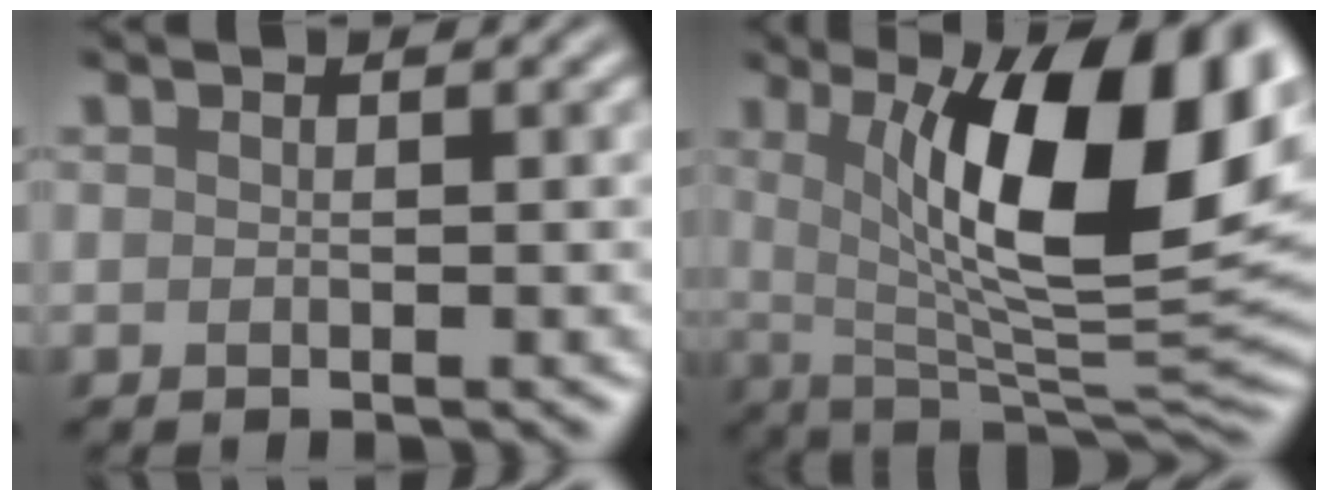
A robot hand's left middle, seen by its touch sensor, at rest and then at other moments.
{"total": 14.7, "force": [4.0, 4.5, 13.4], "torque": [-0.185, -0.005, 0.061]}